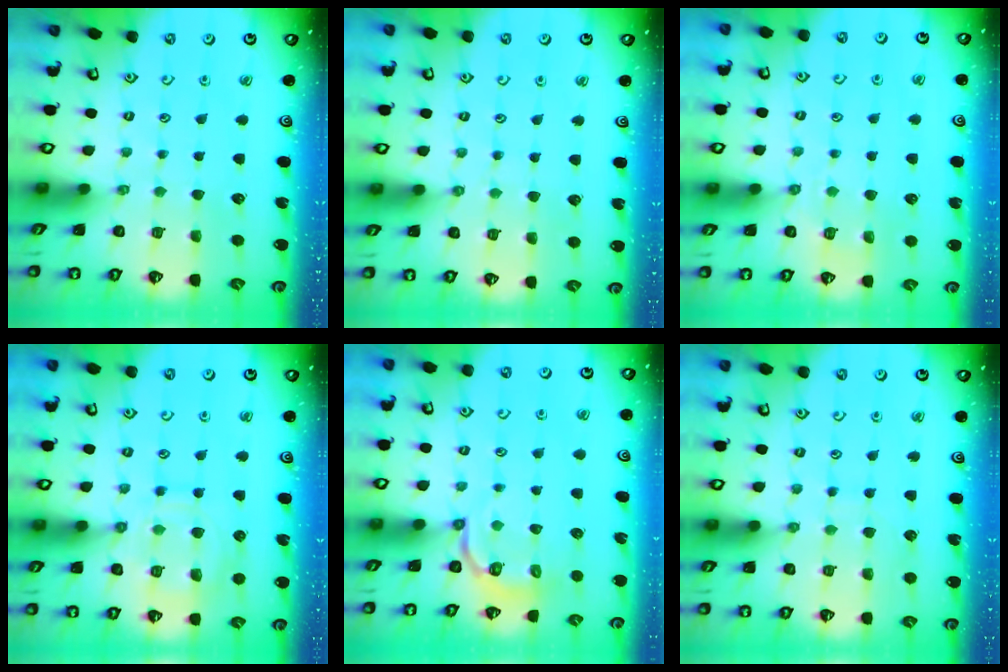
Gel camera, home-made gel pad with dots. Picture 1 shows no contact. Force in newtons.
{"total": 2.8, "press": 2.8, "slide": 0.5}
{"total": 3.0, "press": 2.9, "slide": 0.7}
{"total": 12.8, "press": 12.8, "slide": 1.1}
{"total": 5.1, "press": 4.5, "slide": 2.5}
{"total": 6.8, "press": 6.8, "slide": 0.5}